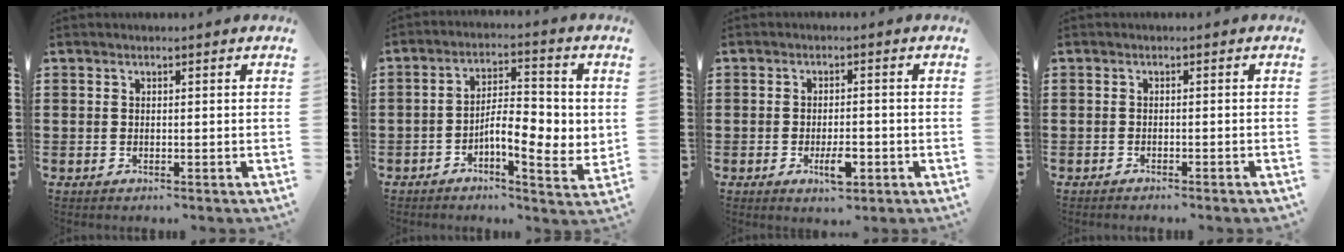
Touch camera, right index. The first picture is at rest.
{"total": 7.0, "force": [-1.2, 2.9, 6.3], "torque": [-0.100, -0.004, -0.028]}
{"total": 4.3, "force": [-1.6, 1.6, 3.6], "torque": [-0.065, 0.003, -0.030]}
{"total": 1.1, "force": [-1.1, -0.1, 0.2], "torque": [-0.006, 0.000, -0.021]}